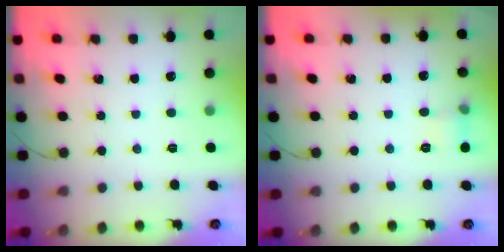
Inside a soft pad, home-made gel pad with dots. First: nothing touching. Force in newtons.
{"total": 5.7, "press": 5.4, "slide": 1.8}